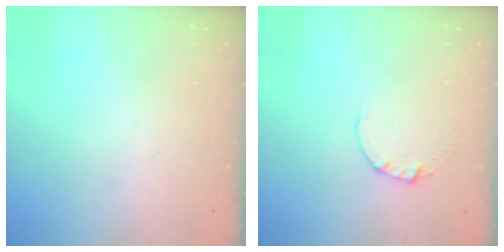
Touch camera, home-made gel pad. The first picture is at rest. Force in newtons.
{"total": 0.5, "press": 0.5, "slide": 0.1}